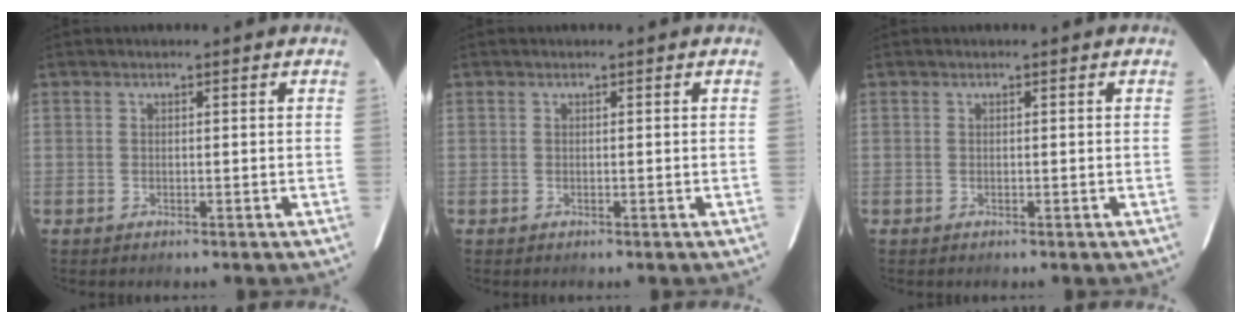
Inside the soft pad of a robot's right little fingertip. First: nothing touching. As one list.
[{"total": 0.0}, {"total": 0.0}]